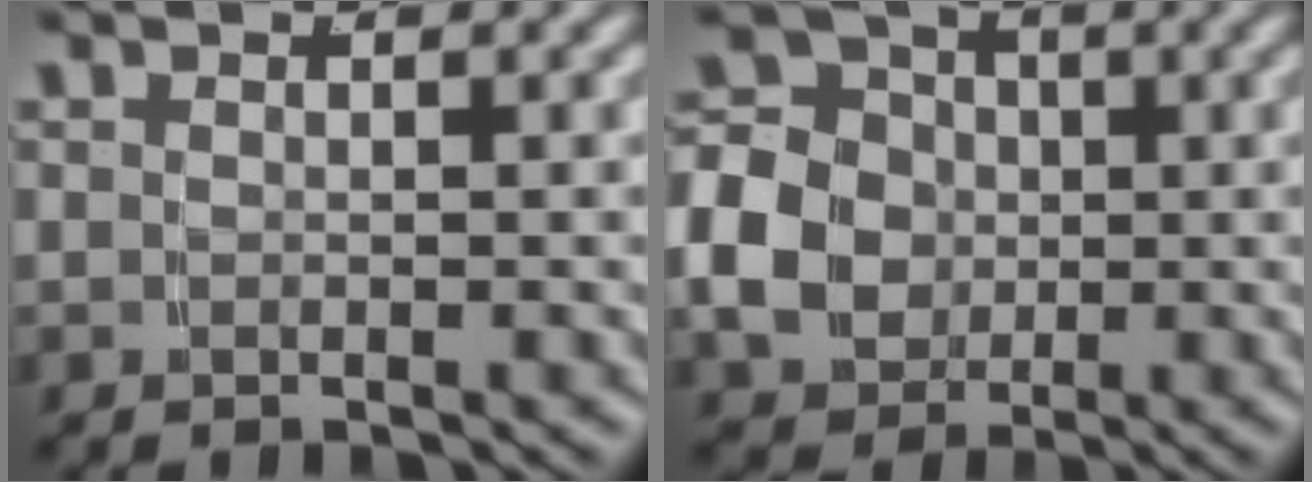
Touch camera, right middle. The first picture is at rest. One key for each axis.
{"total": 11.5, "fx": -0.3, "fy": 10.2, "fz": 5.3, "tx": -0.118, "ty": -0.020, "tz": -0.014}